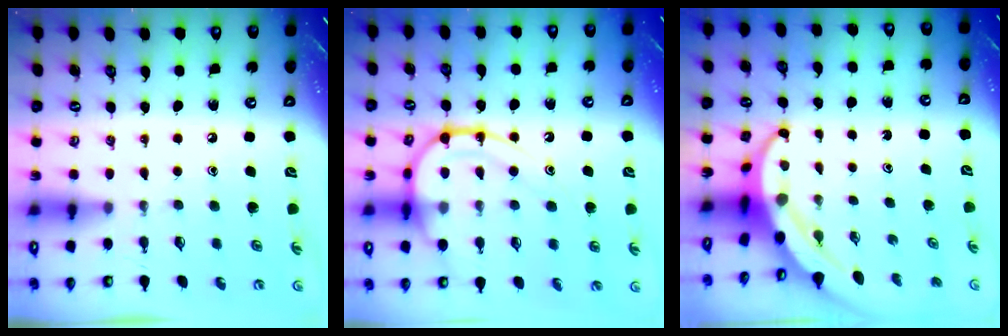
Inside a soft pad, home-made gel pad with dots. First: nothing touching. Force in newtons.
{"total": 14.1, "press": 14.0, "slide": 1.6}
{"total": 5.2, "press": 5.2, "slide": 0.6}